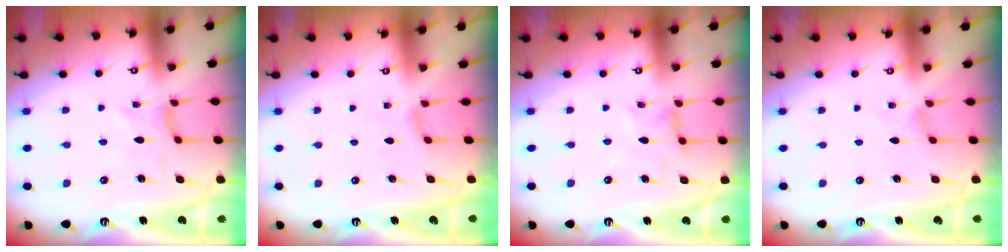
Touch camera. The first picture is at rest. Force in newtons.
{"total": 1.1, "press": 1.1, "slide": 0.4}
{"total": 1.2, "press": 1.2, "slide": 0.3}
{"total": 0.0}